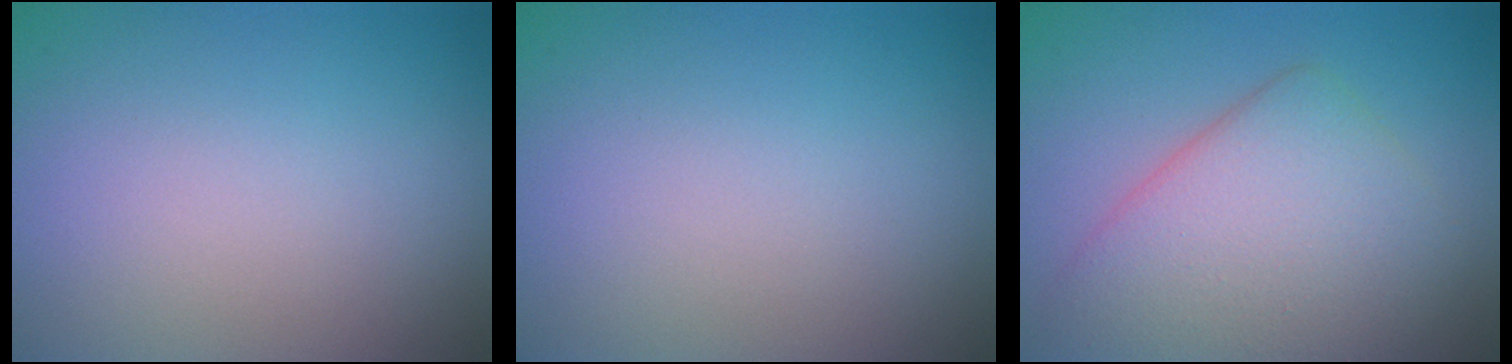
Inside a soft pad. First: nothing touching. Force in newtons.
{"total": 0.0}
{"total": 6.3, "press": 6.3, "slide": 0.2}